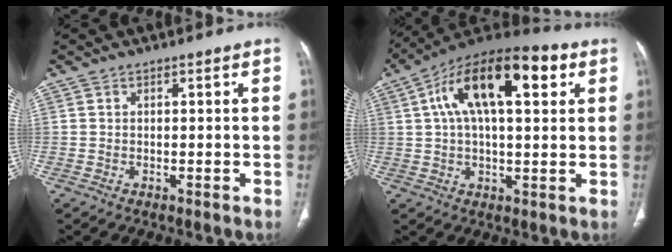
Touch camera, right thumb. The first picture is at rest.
{"total": 20.1, "force": [6.6, 8.7, 16.9], "torque": [-0.273, 0.028, 0.100]}